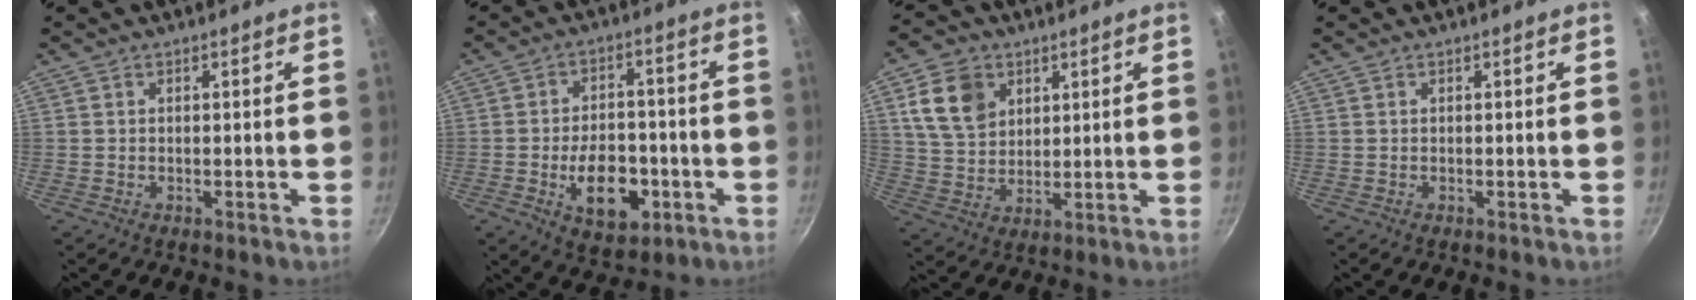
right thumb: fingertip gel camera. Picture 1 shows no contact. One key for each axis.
{"total": 12.2, "fx": -3.7, "fy": 7.6, "fz": 8.9, "tx": -0.105, "ty": 0.018, "tz": -0.050}
{"total": 11.0, "fx": 4.4, "fy": 8.2, "fz": 5.9, "tx": -0.087, "ty": -0.009, "tz": 0.086}
{"total": 0.0}